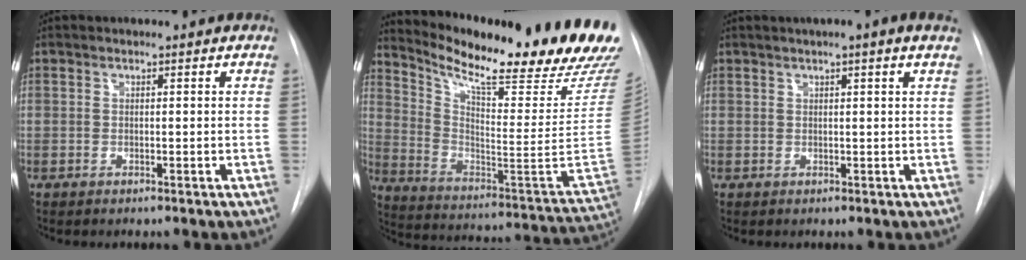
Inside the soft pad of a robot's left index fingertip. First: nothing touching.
{"total": 28.2, "force": [23.2, 0.8, 15.9], "torque": [-0.267, -0.084, 0.328]}
{"total": 4.1, "force": [2.5, -0.3, 3.2], "torque": [-0.045, 0.018, 0.036]}